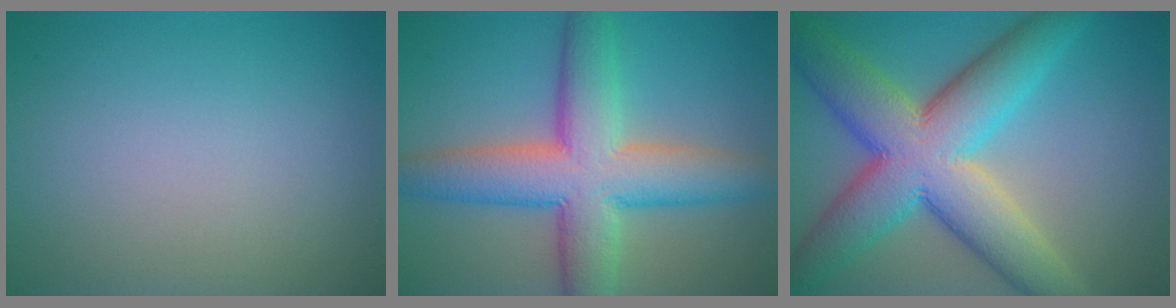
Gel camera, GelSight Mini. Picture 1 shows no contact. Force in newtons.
{"total": 9.8, "press": 9.8, "slide": 0.5}
{"total": 12.0, "press": 11.9, "slide": 0.8}